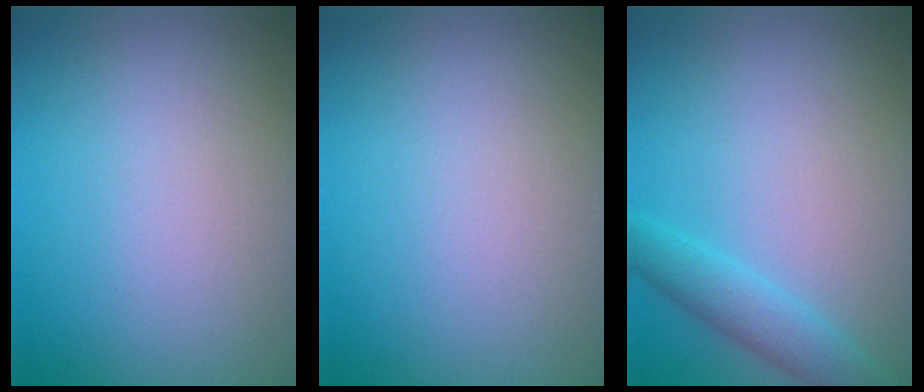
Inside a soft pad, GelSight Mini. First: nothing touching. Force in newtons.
{"total": 0.0}
{"total": 2.6, "press": 2.6, "slide": 0.1}